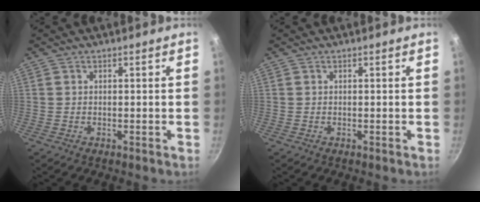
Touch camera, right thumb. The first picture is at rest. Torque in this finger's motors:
{"motor_torque": [0.01, 0.00, 0.00, 0.00, 0.00]}